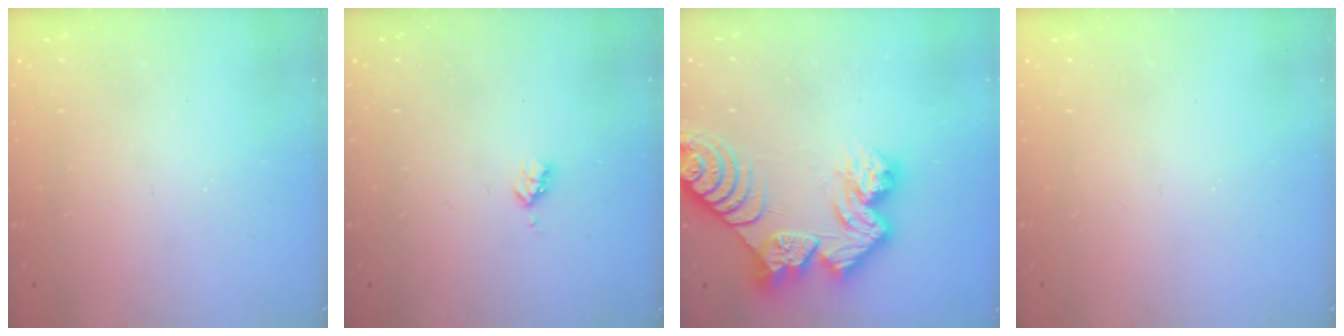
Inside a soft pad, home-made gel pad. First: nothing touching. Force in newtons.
{"total": 2.9, "press": 2.9, "slide": 0.5}
{"total": 15.1, "press": 15.0, "slide": 1.4}
{"total": 0.0}